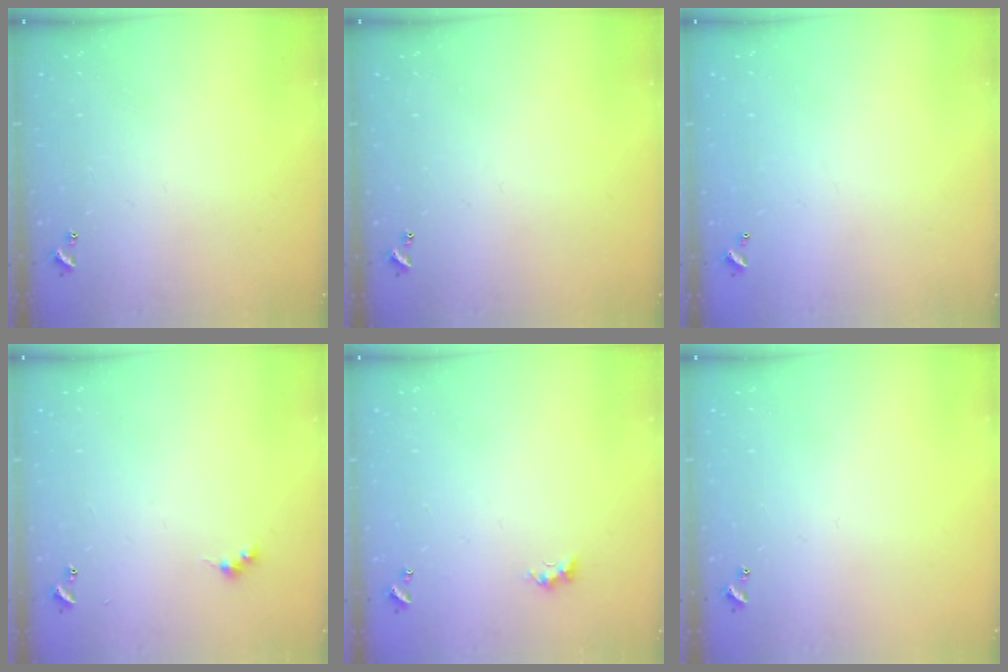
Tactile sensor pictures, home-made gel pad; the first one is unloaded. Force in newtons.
{"total": 0.0}
{"total": 2.9, "press": 2.9, "slide": 0.1}
{"total": 2.6, "press": 2.6, "slide": 0.5}
{"total": 2.7, "press": 2.6, "slide": 0.6}
{"total": 0.0}